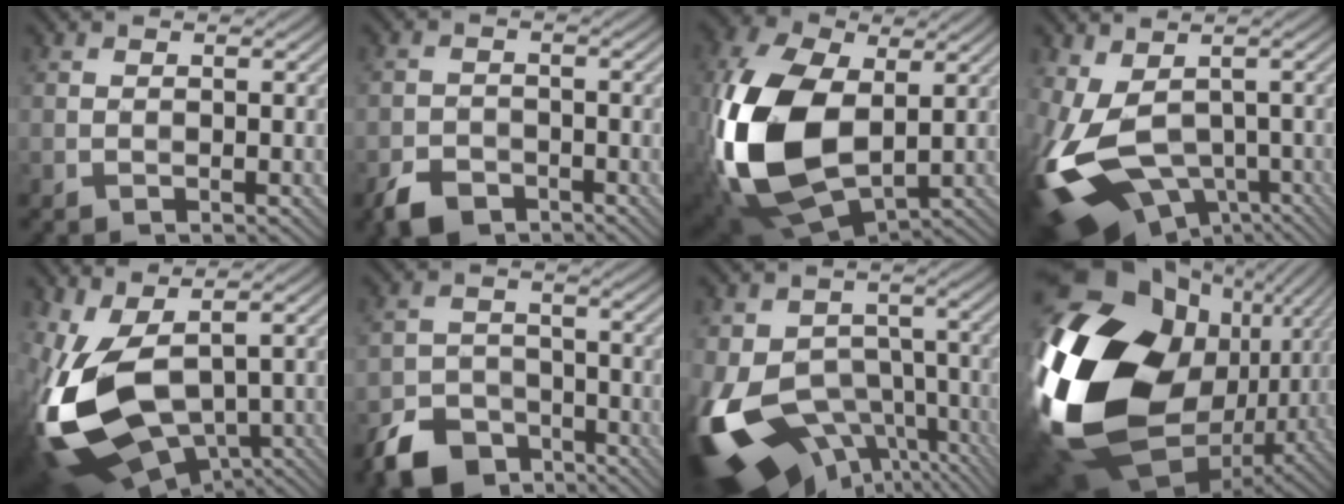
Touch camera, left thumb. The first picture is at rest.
{"total": 4.0, "force": [-2.9, 2.2, 1.6], "torque": [-0.032, -0.006, -0.061]}
{"total": 16.6, "force": [-0.8, 10.7, 12.7], "torque": [-0.340, -0.019, -0.015]}
{"total": 15.6, "force": [-3.7, 9.1, 12.1], "torque": [-0.305, -0.042, -0.037]}
{"total": 16.1, "force": [-2.4, 8.9, 13.2], "torque": [-0.325, -0.055, -0.012]}
{"total": 7.8, "force": [-5.7, 4.3, 3.2], "torque": [-0.064, -0.013, -0.109]}
{"total": 19.5, "force": [-8.7, 13.2, 11.5], "torque": [-0.260, -0.048, -0.100]}
{"total": 23.4, "force": [-1.0, 16.5, 16.5], "torque": [-0.389, -0.049, 0.008]}